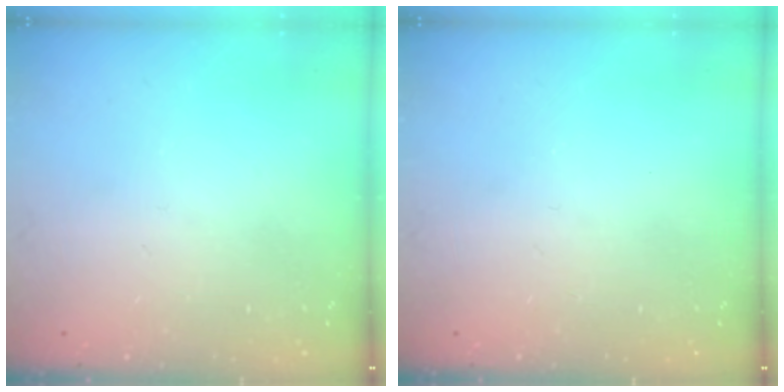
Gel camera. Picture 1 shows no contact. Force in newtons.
{"total": 0.0}